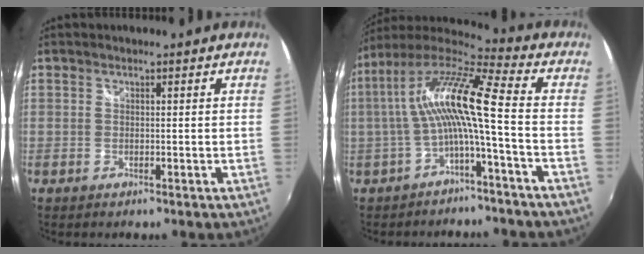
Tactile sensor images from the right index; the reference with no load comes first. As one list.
[{"total": 12.3, "force": [-1.5, 0.3, 12.3], "torque": [-0.233, 0.013, -0.027]}]